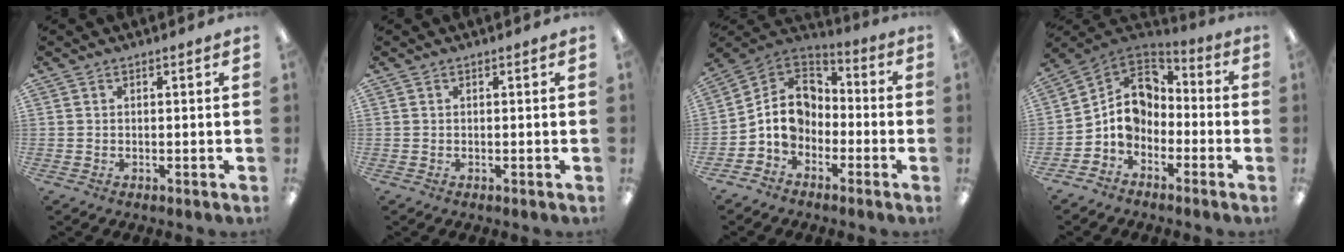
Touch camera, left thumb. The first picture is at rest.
{"total": 0.0}
{"total": 10.9, "force": [-1.6, 8.8, 6.2], "torque": [-0.143, 0.011, -0.030]}
{"total": 9.9, "force": [-0.9, 8.1, 5.6], "torque": [-0.110, 0.007, -0.015]}